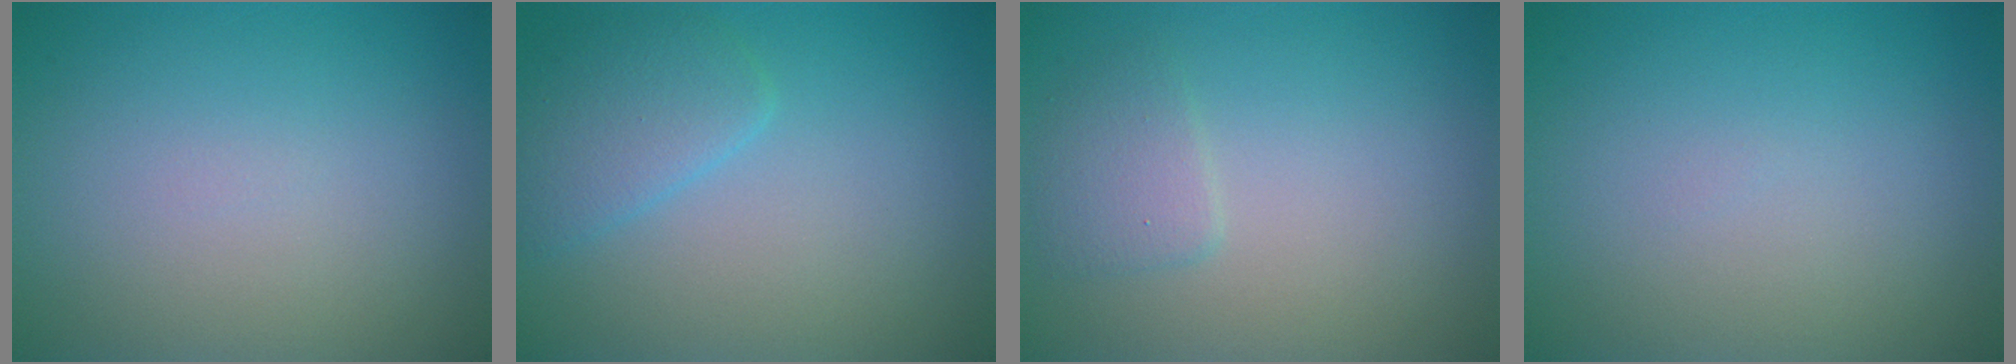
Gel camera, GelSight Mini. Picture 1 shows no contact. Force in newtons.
{"total": 2.8, "press": 2.8, "slide": 0.2}
{"total": 1.7, "press": 1.7, "slide": 0.0}
{"total": 0.0}